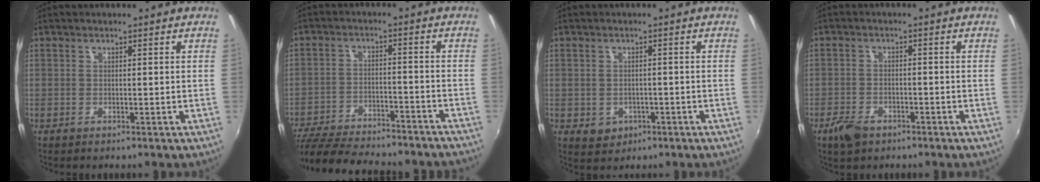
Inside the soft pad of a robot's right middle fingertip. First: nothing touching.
{"total": 24.7, "force": [-21.5, 5.9, 10.8], "torque": [-0.219, -0.031, -0.300]}
{"total": 4.1, "force": [-1.4, 3.4, 1.7], "torque": [-0.040, -0.002, -0.009]}
{"total": 5.0, "force": [-3.4, 2.7, 2.5], "torque": [-0.068, -0.006, -0.061]}